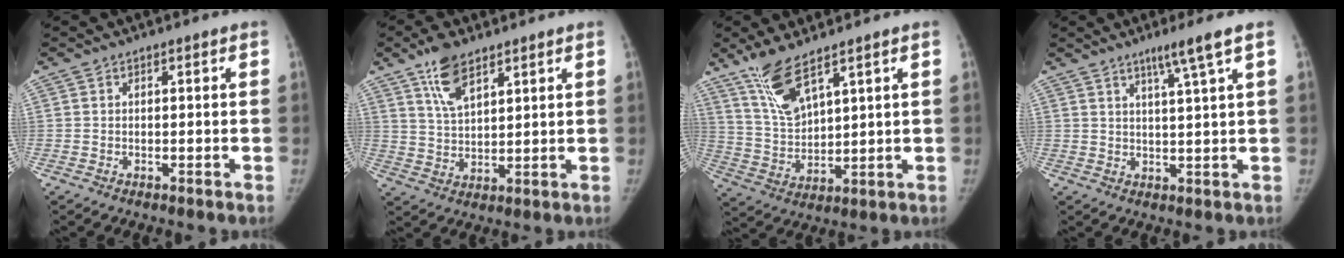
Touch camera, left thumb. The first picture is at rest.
{"total": 7.9, "force": [5.1, 3.4, 4.9], "torque": [-0.078, -0.026, 0.099]}
{"total": 9.3, "force": [6.6, 2.5, 5.9], "torque": [-0.116, -0.035, 0.147]}
{"total": 5.3, "force": [3.2, -0.9, 4.1], "torque": [-0.071, -0.021, 0.058]}